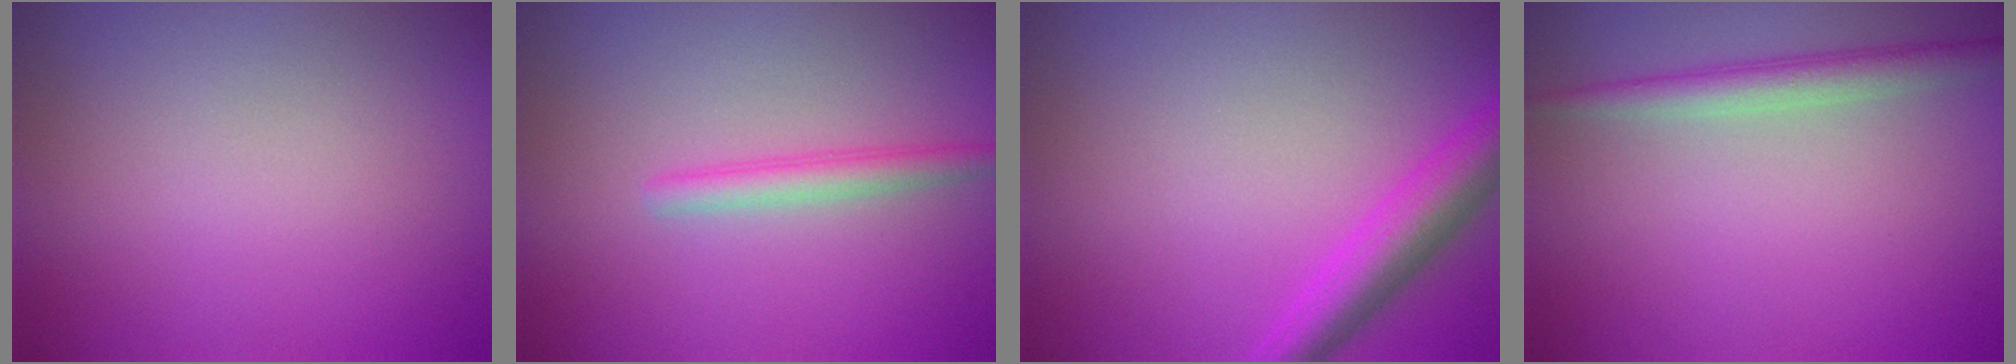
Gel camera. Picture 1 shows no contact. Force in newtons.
{"total": 1.9, "press": 1.9, "slide": 0.0}
{"total": 4.2, "press": 4.2, "slide": 0.1}
{"total": 2.4, "press": 2.4, "slide": 0.1}